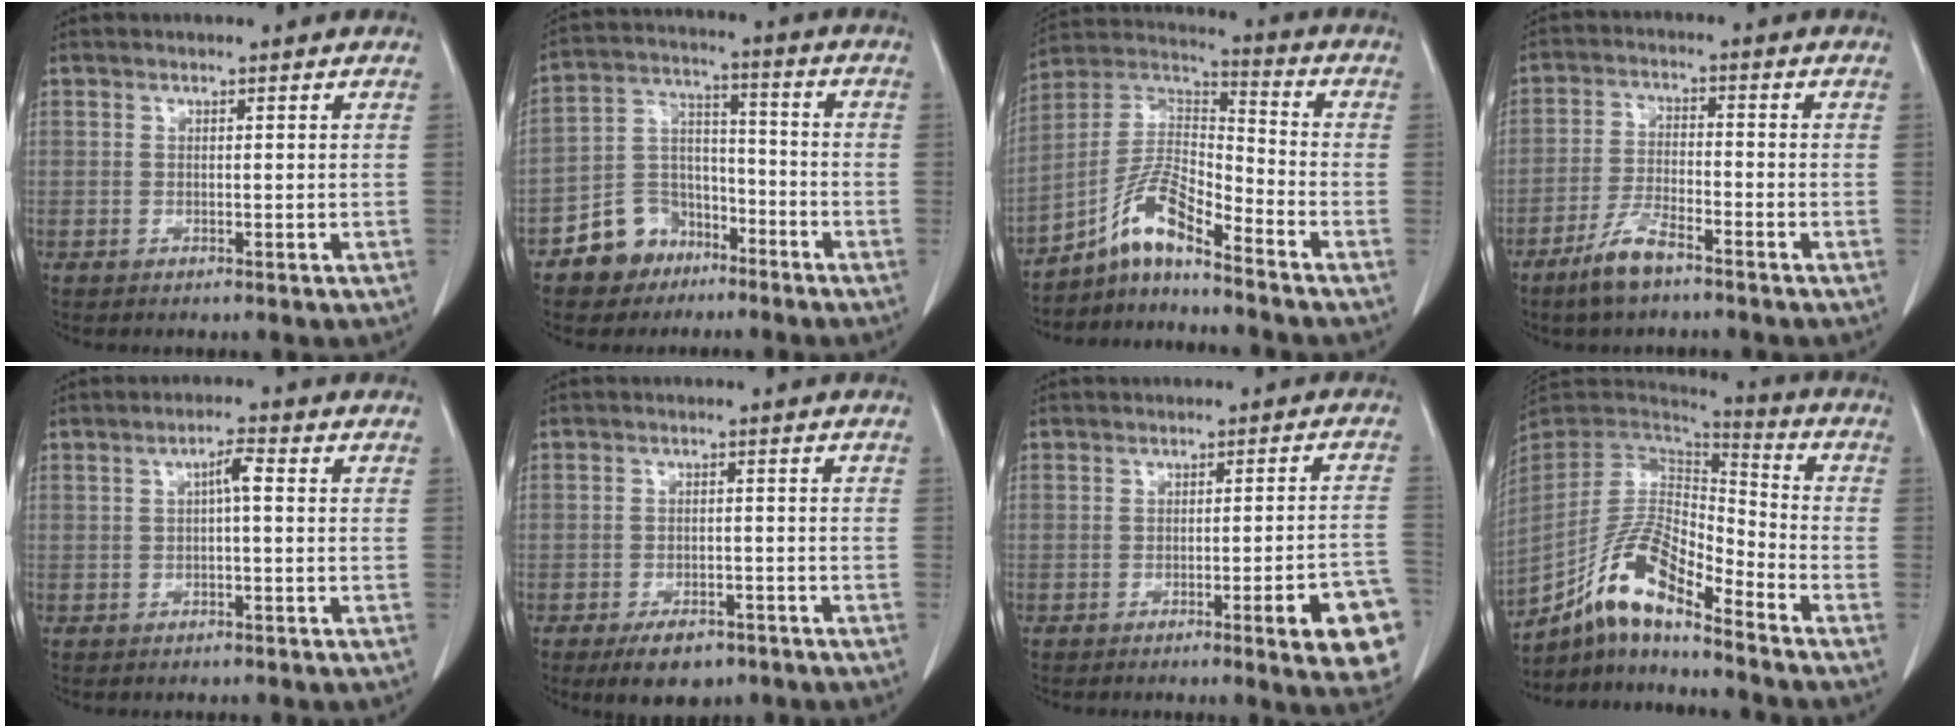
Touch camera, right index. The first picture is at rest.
{"total": 9.4, "force": [-6.0, 6.7, 2.4], "torque": [-0.049, 0.027, -0.103]}
{"total": 9.6, "force": [-7.3, 0.9, 6.2], "torque": [-0.135, 0.017, -0.136]}
{"total": 6.2, "force": [-4.6, 1.2, 4.0], "torque": [-0.092, -0.009, -0.088]}
{"total": 2.6, "force": [0.2, 0.3, 2.6], "torque": [-0.043, 0.006, 0.004]}
{"total": 5.7, "force": [-3.9, 3.0, 2.9], "torque": [-0.043, 0.000, -0.056]}
{"total": 10.6, "force": [-4.8, 0.9, 9.4], "torque": [-0.074, 0.007, -0.056]}
{"total": 14.2, "force": [-9.7, 3.1, 10.0], "torque": [-0.199, 0.013, -0.178]}